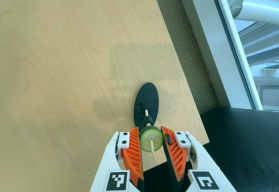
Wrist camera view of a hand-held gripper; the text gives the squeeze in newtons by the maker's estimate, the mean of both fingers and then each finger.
{"total": 6.1, "left": 6.0, "right": 6.3}